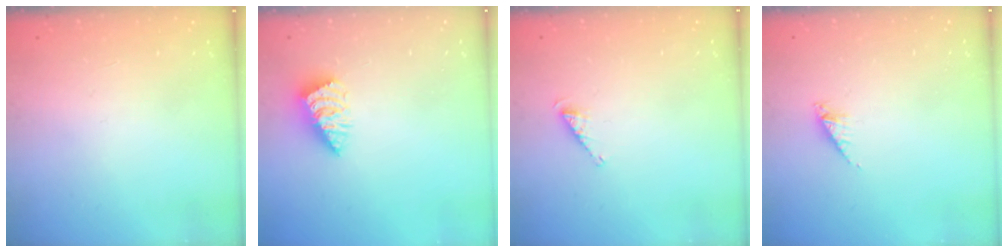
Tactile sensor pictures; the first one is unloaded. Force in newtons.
{"total": 1.9, "press": 1.9, "slide": 0.4}
{"total": 3.4, "press": 3.4, "slide": 0.5}
{"total": 3.8, "press": 3.8, "slide": 0.5}